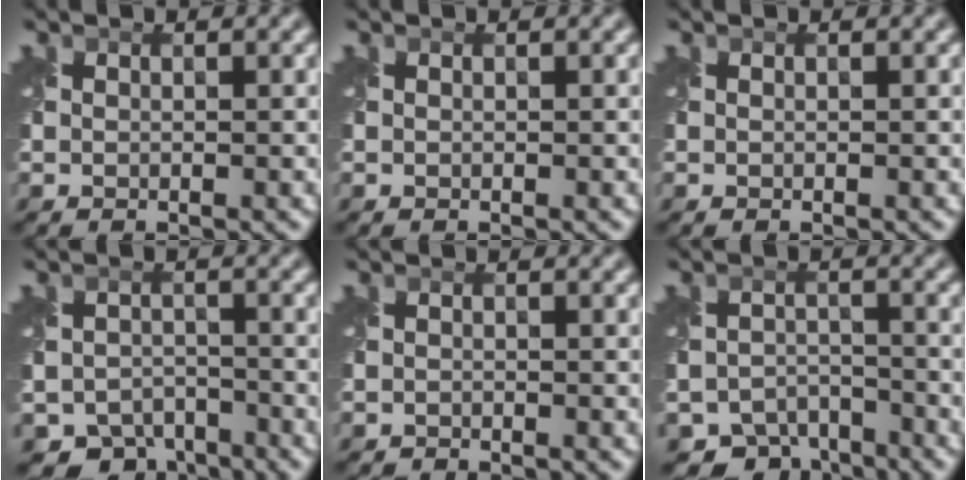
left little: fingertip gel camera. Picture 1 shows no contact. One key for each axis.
{"total": 0.0}
{"total": 0.0}
{"total": 4.7, "fx": -3.7, "fy": 2.6, "fz": 0.8, "tx": -0.003, "ty": -0.010, "tz": -0.062}
{"total": 0.6, "fx": -0.6, "fy": 0.1, "fz": -0.1, "tx": 0.003, "ty": -0.005, "tz": -0.013}
{"total": 5.2, "fx": -4.5, "fy": 2.6, "fz": 0.9, "tx": -0.006, "ty": -0.013, "tz": -0.073}